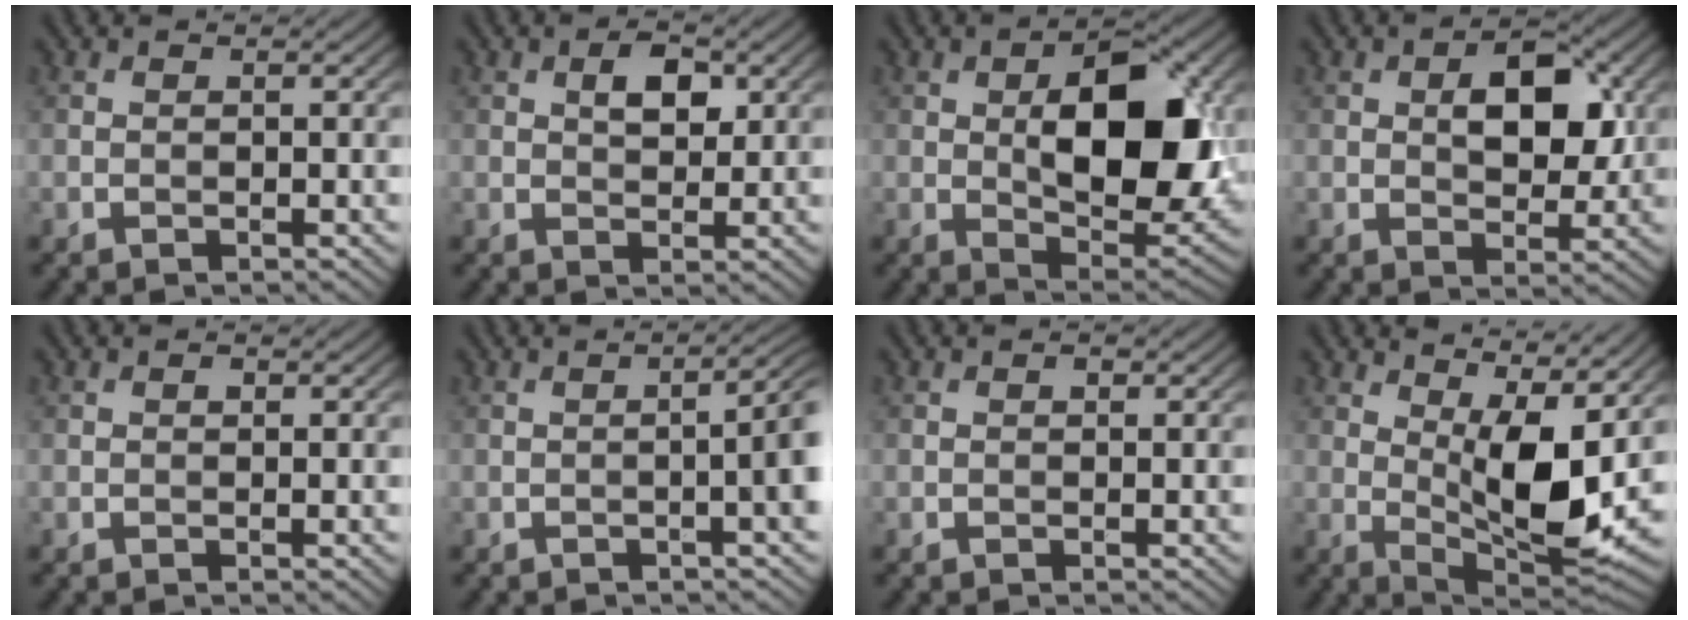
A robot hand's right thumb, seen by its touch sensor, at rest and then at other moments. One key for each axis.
{"total": 3.6, "fx": 1.2, "fy": 2.0, "fz": 2.7, "tx": -0.045, "ty": 0.002, "tz": 0.021}
{"total": 13.1, "fx": 1.2, "fy": 6.8, "fz": 11.2, "tx": -0.160, "ty": -0.005, "tz": 0.025}
{"total": 7.2, "fx": 1.4, "fy": 4.1, "fz": 5.8, "tx": -0.082, "ty": 0.003, "tz": 0.020}
{"total": 0.6, "fx": 0.2, "fy": 0.3, "fz": 0.5, "tx": -0.006, "ty": -0.002, "tz": 0.002}
{"total": 6.4, "fx": -0.5, "fy": 1.8, "fz": 6.1, "tx": -0.072, "ty": 0.008, "tz": -0.009}
{"total": 0.6, "fx": 0.2, "fy": 0.4, "fz": 0.4, "tx": -0.003, "ty": -0.002, "tz": 0.001}
{"total": 12.2, "fx": 3.5, "fy": 4.5, "fz": 10.8, "tx": -0.182, "ty": -0.011, "tz": 0.058}